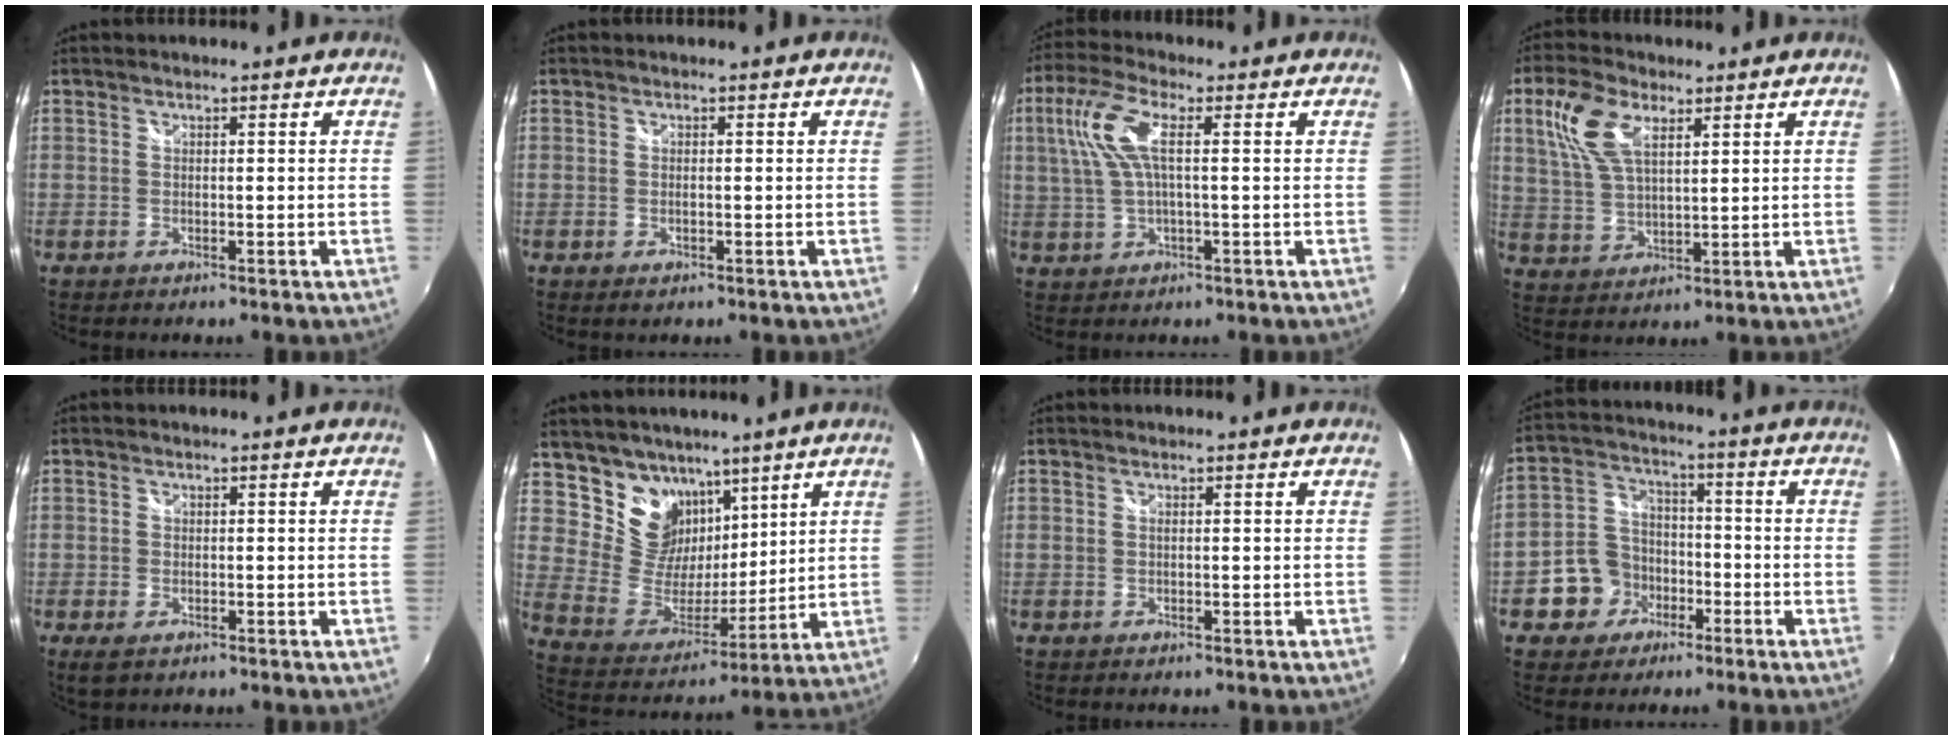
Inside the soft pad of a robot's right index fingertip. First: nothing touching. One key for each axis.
{"total": 1.0, "fx": -0.4, "fy": 0.6, "fz": 0.7, "tx": -0.015, "ty": -0.004, "tz": -0.005}
{"total": 8.5, "fx": 1.6, "fy": 2.2, "fz": 8.1, "tx": -0.167, "ty": 0.010, "tz": 0.035}
{"total": 10.3, "fx": 4.6, "fy": 5.1, "fz": 7.7, "tx": -0.165, "ty": 0.019, "tz": 0.094}
{"total": 2.8, "fx": -1.5, "fy": 1.6, "fz": 1.8, "tx": -0.036, "ty": -0.010, "tz": -0.024}
{"total": 13.0, "fx": 8.6, "fy": 8.7, "fz": 4.3, "tx": -0.091, "ty": 0.002, "tz": 0.174}
{"total": 0.0}
{"total": 9.0, "fx": -4.2, "fy": 7.6, "fz": 2.4, "tx": -0.074, "ty": 0.032, "tz": -0.067}